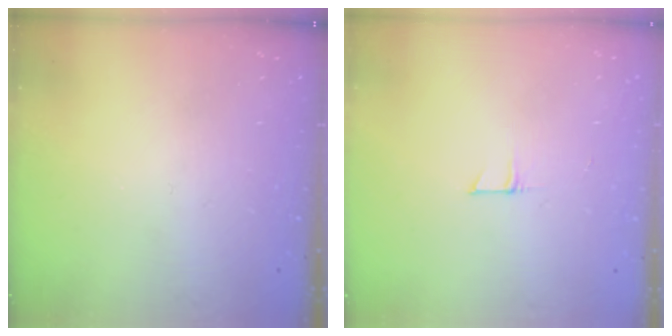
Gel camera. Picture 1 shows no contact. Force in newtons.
{"total": 3.9, "press": 3.9, "slide": 0.3}